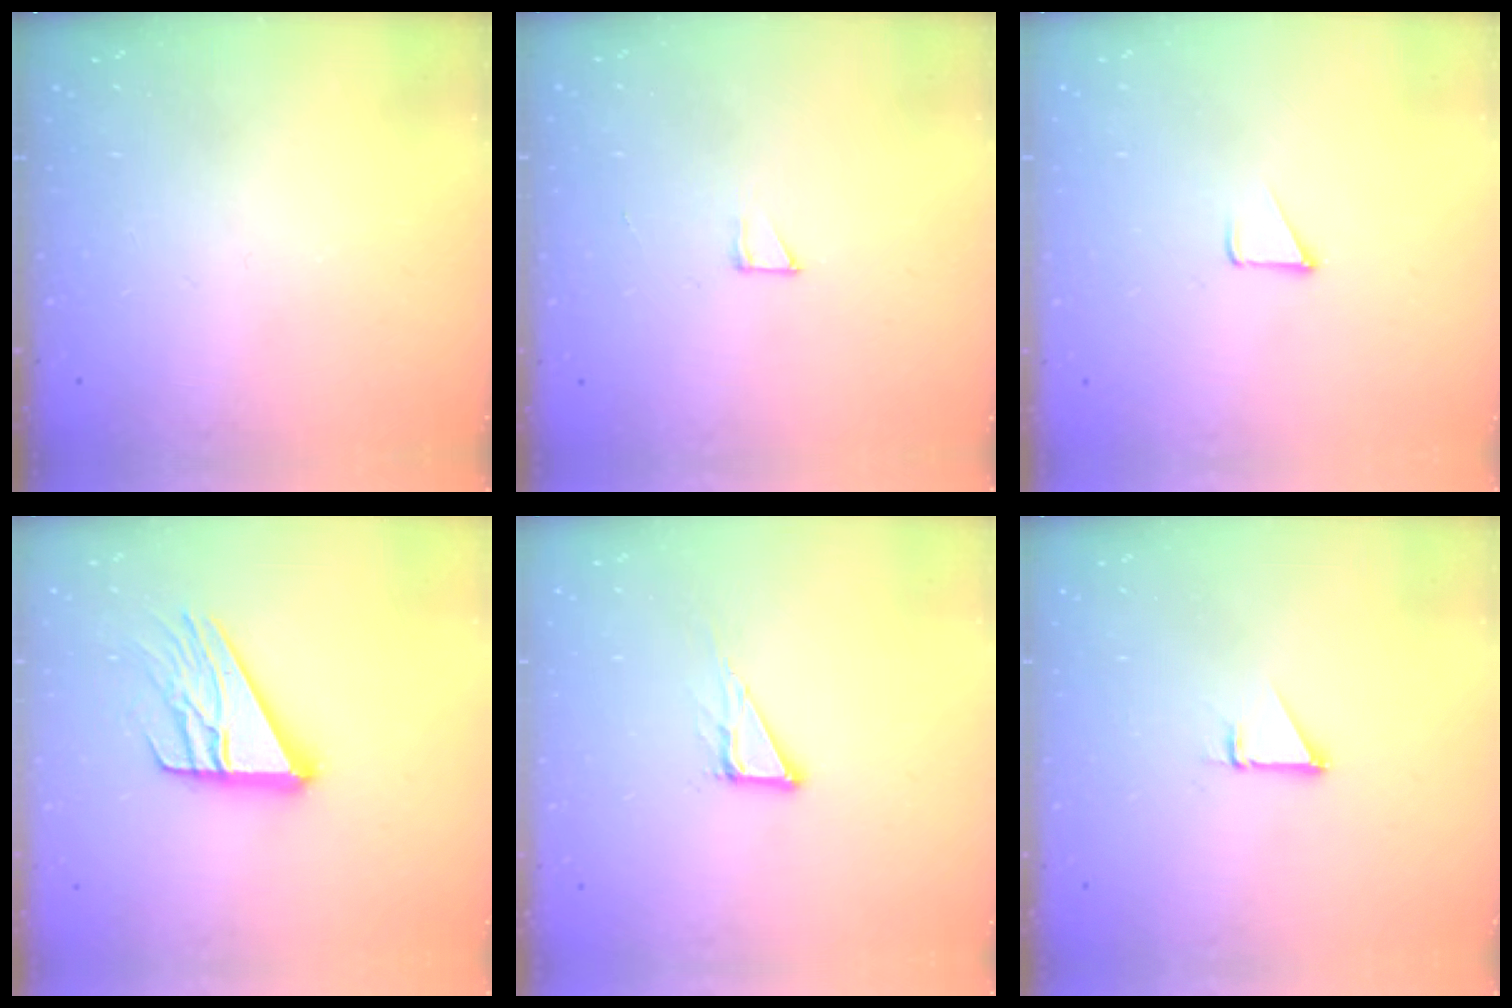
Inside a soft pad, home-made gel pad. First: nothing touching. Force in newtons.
{"total": 2.6, "press": 2.6, "slide": 0.1}
{"total": 1.7, "press": 1.7, "slide": 0.1}
{"total": 15.4, "press": 15.3, "slide": 1.4}
{"total": 5.6, "press": 5.6, "slide": 0.3}
{"total": 0.9, "press": 0.9, "slide": 0.1}